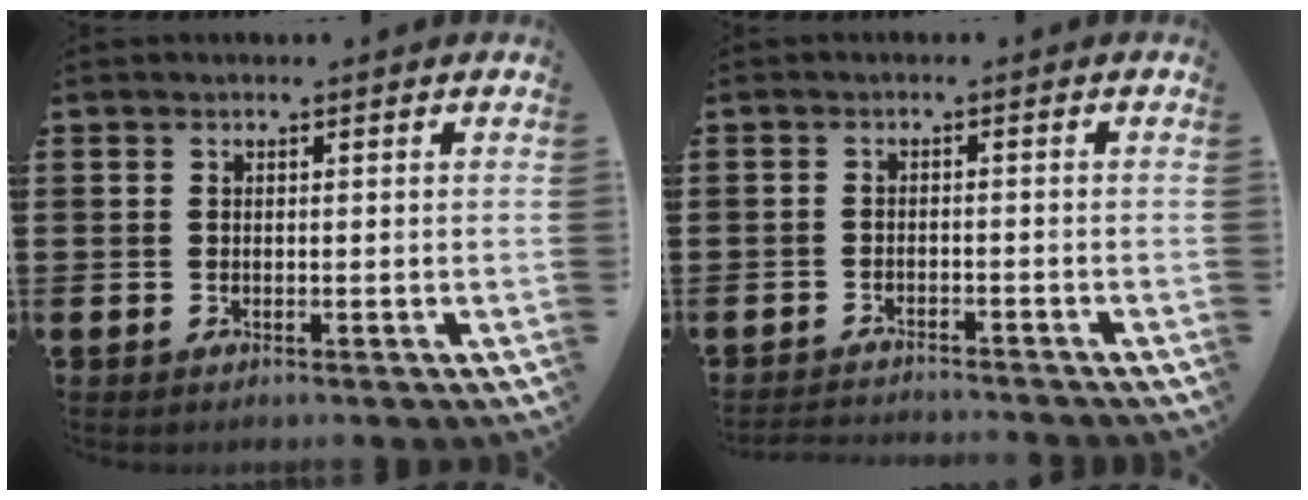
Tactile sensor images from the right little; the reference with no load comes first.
{"total": 1.9, "force": [-1.8, -0.2, 0.0], "torque": [-0.002, 0.003, -0.039]}